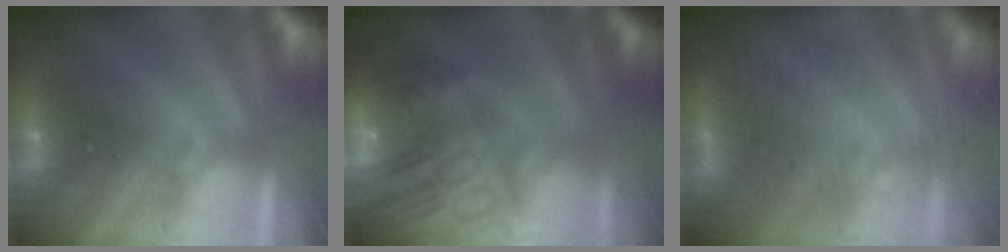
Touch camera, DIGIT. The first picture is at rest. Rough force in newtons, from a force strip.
{"total": 6.3}
{"total": 3.2}